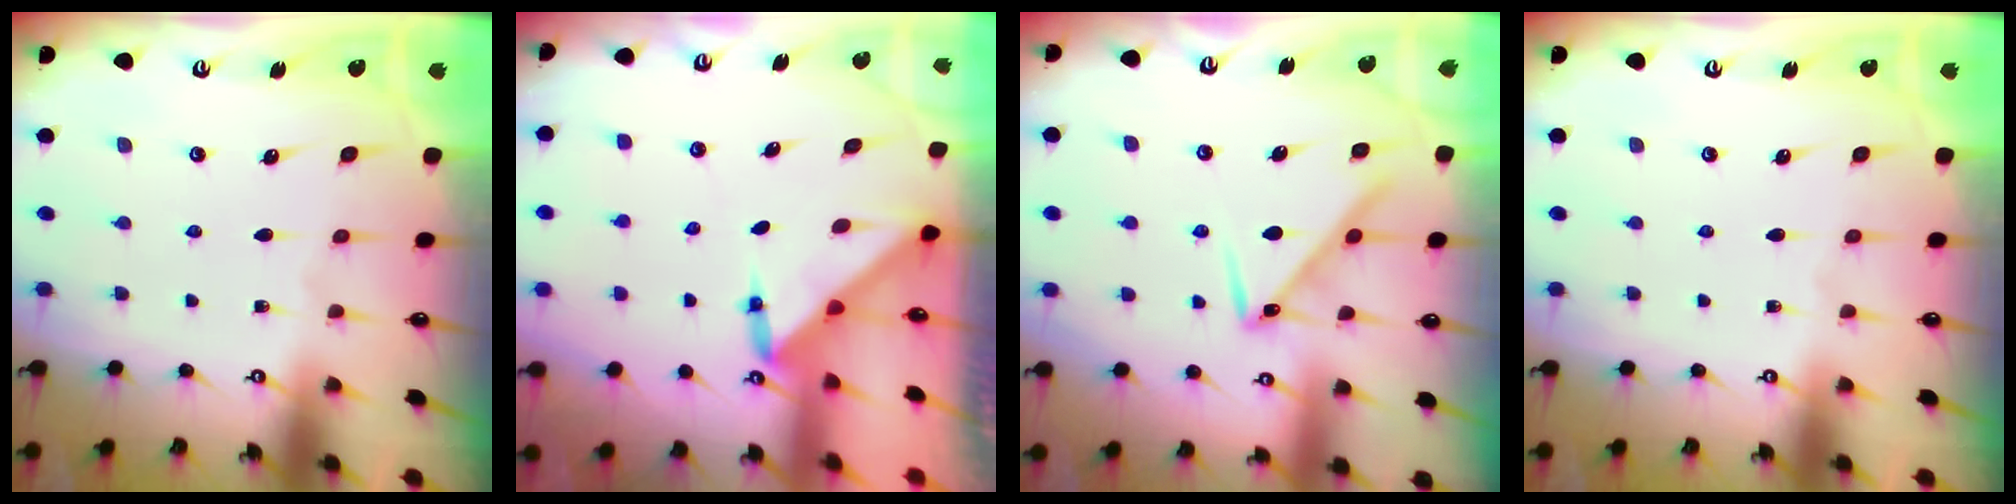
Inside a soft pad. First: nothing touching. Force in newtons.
{"total": 3.0, "press": 3.0, "slide": 0.3}
{"total": 8.9, "press": 8.9, "slide": 0.3}
{"total": 0.0}